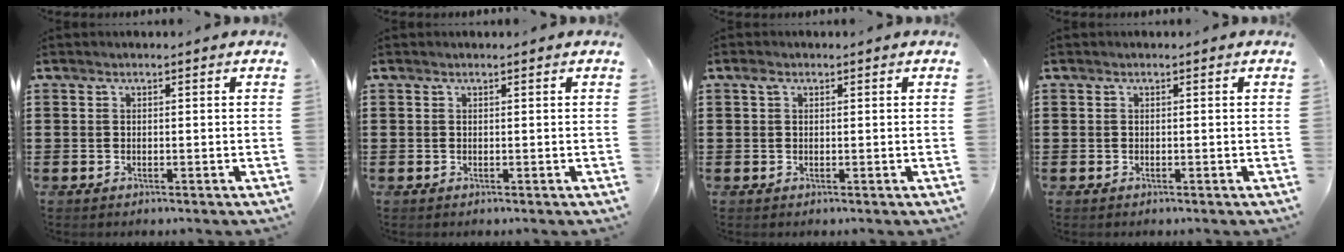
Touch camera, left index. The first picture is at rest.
{"total": 0.0}
{"total": 1.3, "force": [0.6, 0.9, 0.8], "torque": [-0.020, 0.007, 0.011]}
{"total": 0.0}